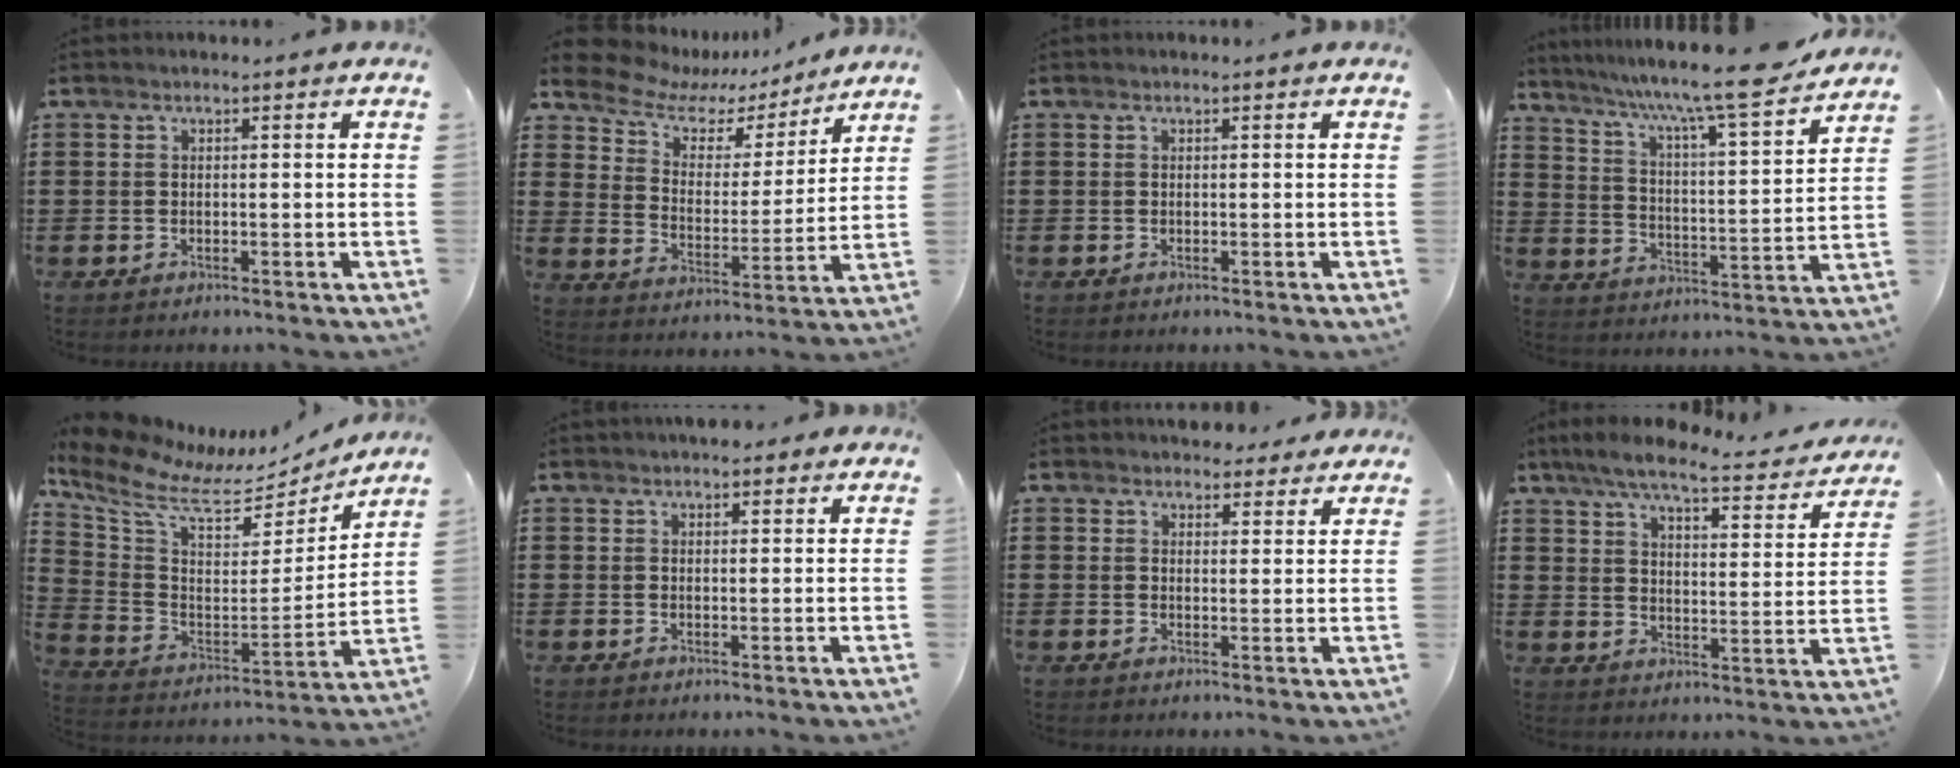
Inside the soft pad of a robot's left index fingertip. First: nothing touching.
{"total": 8.1, "force": [6.8, 3.6, 2.5], "torque": [-0.079, -0.040, 0.120]}
{"total": 0.0}
{"total": 9.5, "force": [8.0, -0.3, 5.2], "torque": [-0.112, -0.062, 0.124]}
{"total": 9.6, "force": [7.5, 3.6, 4.9], "torque": [-0.132, -0.052, 0.129]}
{"total": 2.2, "force": [2.0, 0.9, 0.5], "torque": [-0.006, 0.003, 0.036]}
{"total": 3.5, "force": [3.3, 1.2, 0.3], "torque": [-0.007, -0.007, 0.062]}
{"total": 7.3, "force": [6.4, 0.6, 3.5], "torque": [-0.094, -0.033, 0.109]}